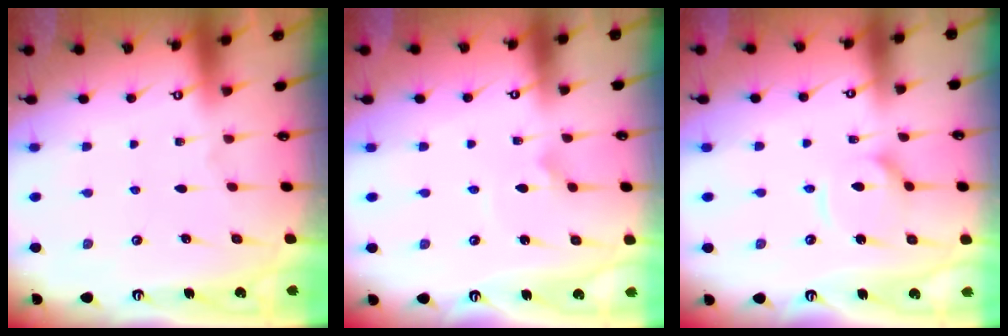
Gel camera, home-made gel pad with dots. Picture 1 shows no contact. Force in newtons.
{"total": 2.7, "press": 2.7, "slide": 0.2}
{"total": 8.3, "press": 8.3, "slide": 0.7}